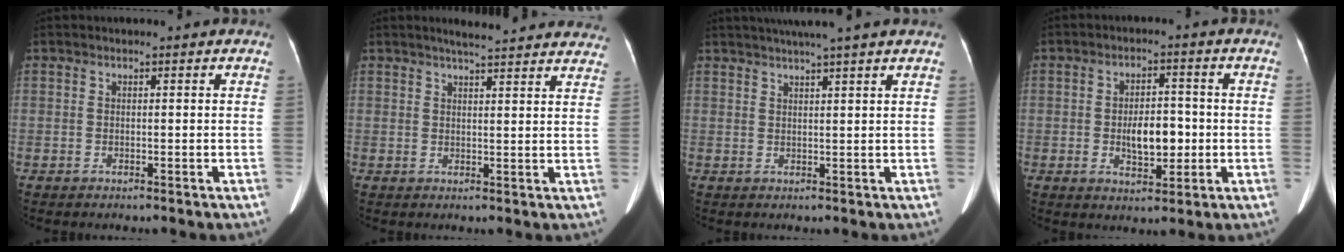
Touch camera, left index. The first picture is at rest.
{"total": 16.2, "force": [15.0, 1.8, 5.9], "torque": [-0.068, 0.001, 0.172]}
{"total": 7.9, "force": [6.5, -1.0, 4.4], "torque": [-0.067, 0.025, 0.081]}
{"total": 6.2, "force": [-0.9, 2.9, 5.4], "torque": [-0.094, 0.005, -0.011]}